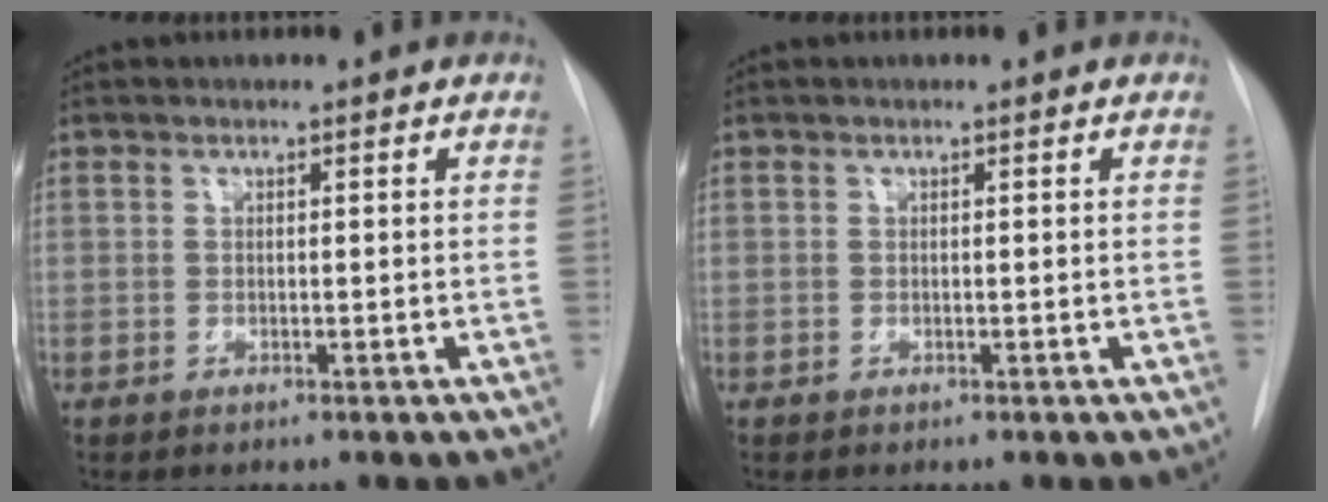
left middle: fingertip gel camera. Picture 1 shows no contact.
{"total": 0.0}